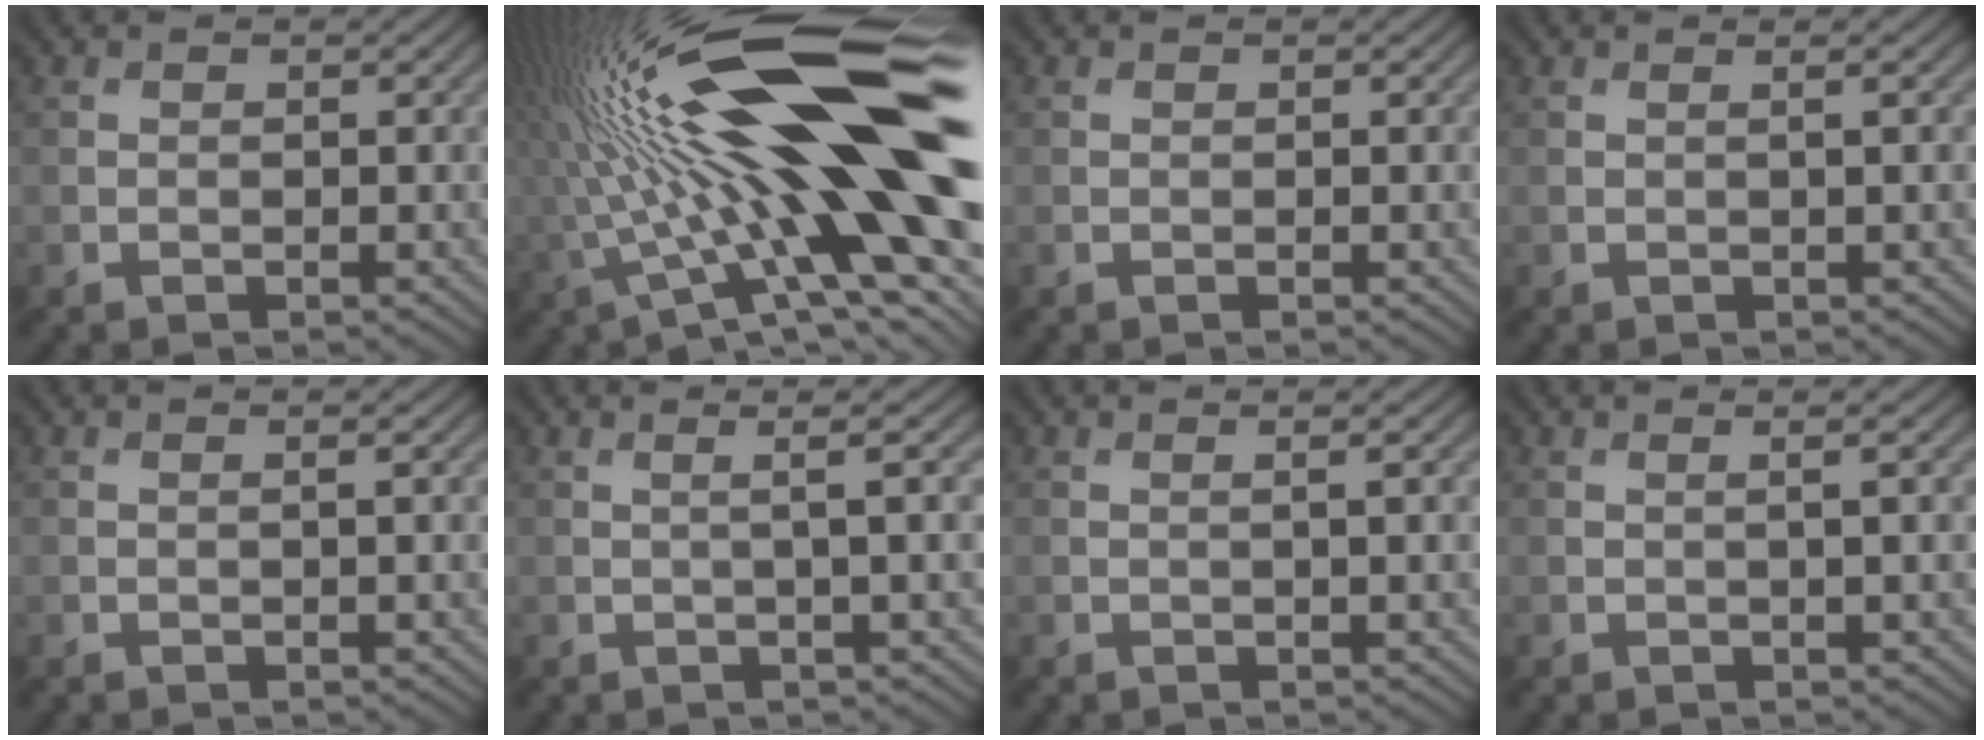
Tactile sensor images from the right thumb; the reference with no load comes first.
{"total": 23.2, "force": [1.8, 6.1, 22.3], "torque": [-0.362, 0.012, 0.028]}
{"total": 0.0}
{"total": 1.5, "force": [0.2, 0.2, 1.5], "torque": [-0.021, 0.008, -0.002]}
{"total": 0.9, "force": [0.1, 0.1, 0.9], "torque": [-0.012, 0.005, -0.001]}
{"total": 3.6, "force": [0.6, 0.5, 3.6], "torque": [-0.052, 0.017, 0.003]}
{"total": 1.8, "force": [0.3, 0.4, 1.8], "torque": [-0.025, 0.010, -0.002]}
{"total": 2.5, "force": [0.4, 0.5, 2.4], "torque": [-0.033, 0.011, -0.002]}